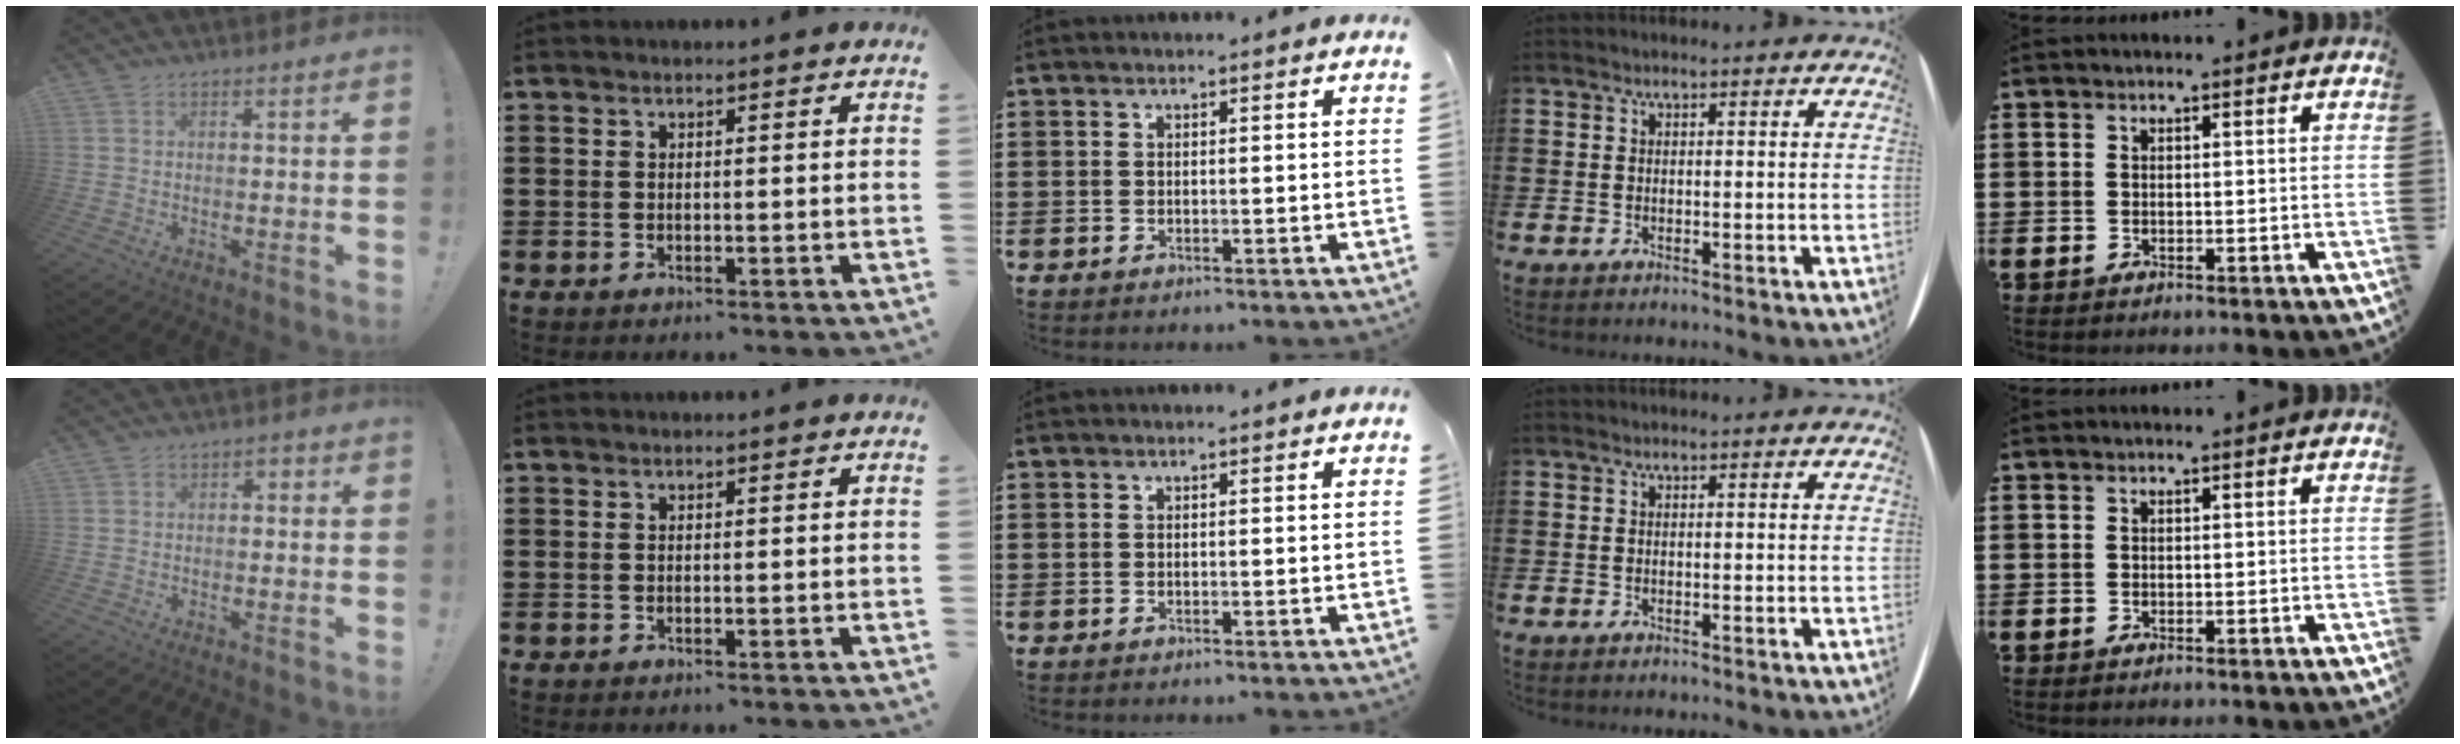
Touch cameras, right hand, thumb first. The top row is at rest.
{"thumb": {"total": 2.0, "force": [-1.3, 1.3, 0.9], "torque": [-0.008, 0.008, -0.026]}}